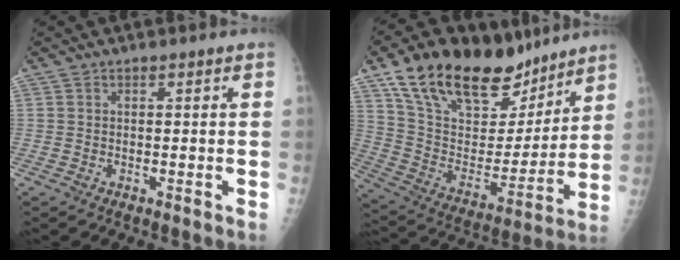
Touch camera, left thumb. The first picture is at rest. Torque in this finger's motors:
{"motor_torque": [0.57, 0.41, 1.45, -1.32, 0.40]}